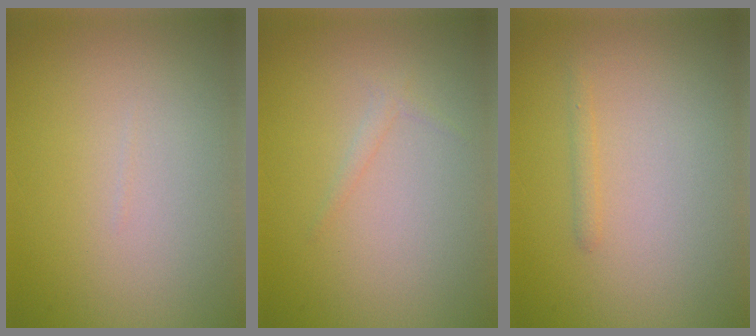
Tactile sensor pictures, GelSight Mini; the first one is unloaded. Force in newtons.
{"total": 0.8, "press": 0.8, "slide": 0.1}
{"total": 0.7, "press": 0.7, "slide": 0.0}